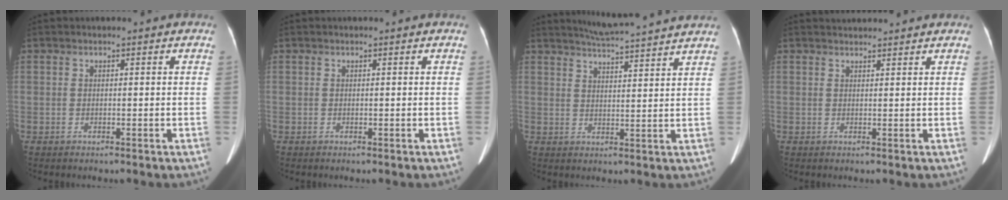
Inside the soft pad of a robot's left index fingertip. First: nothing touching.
{"total": 0.0}
{"total": 12.1, "force": [11.2, -0.5, 4.5], "torque": [-0.078, 0.013, 0.148]}
{"total": 3.0, "force": [3.0, 0.2, 0.3], "torque": [-0.009, 0.026, 0.045]}